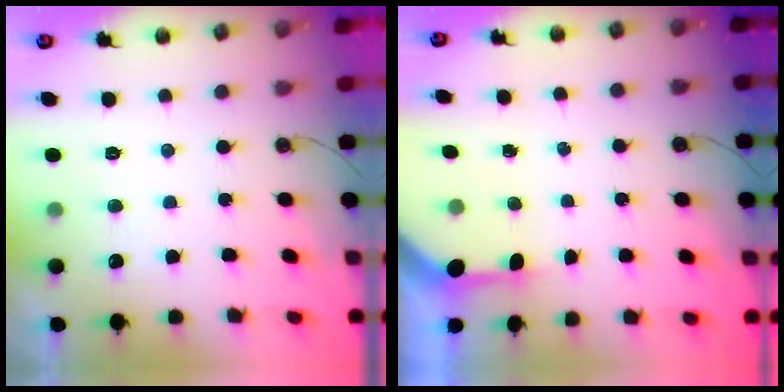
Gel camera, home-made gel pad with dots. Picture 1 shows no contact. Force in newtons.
{"total": 3.1, "press": 3.1, "slide": 0.2}